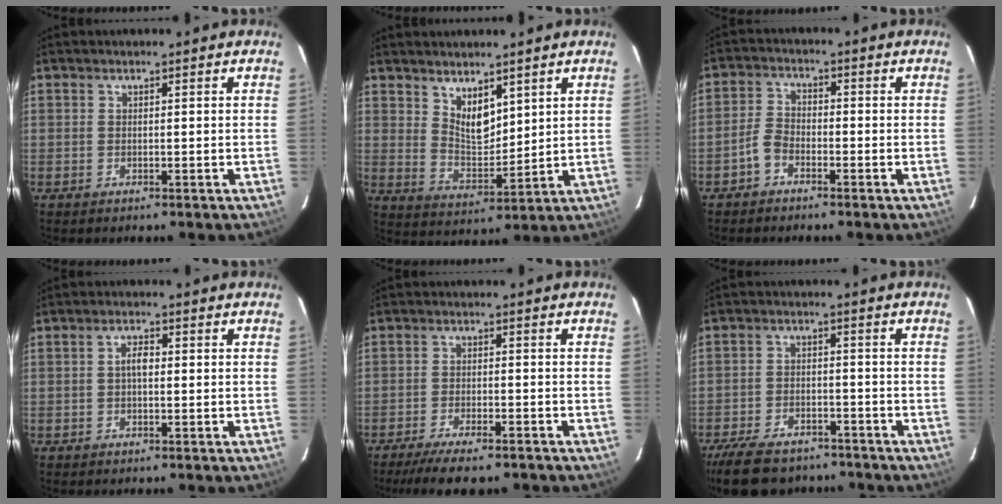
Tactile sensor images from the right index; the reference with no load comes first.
{"total": 6.9, "force": [4.4, 3.2, 4.1], "torque": [-0.062, -0.006, 0.086]}
{"total": 3.4, "force": [-2.3, 2.0, 1.7], "torque": [-0.039, 0.012, -0.047]}
{"total": 2.2, "force": [0.0, 1.1, 2.0], "torque": [-0.037, 0.008, -0.002]}
{"total": 9.9, "force": [-8.2, 2.2, 5.2], "torque": [-0.116, -0.021, -0.132]}
{"total": 14.4, "force": [-11.4, 6.4, 6.1], "torque": [-0.149, -0.005, -0.176]}